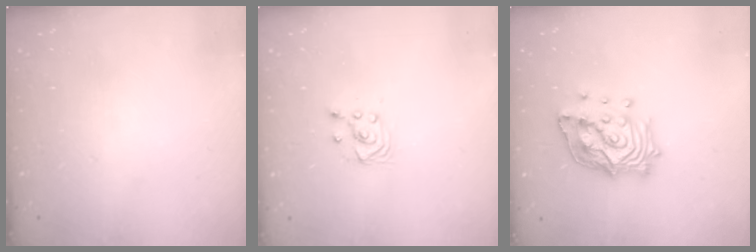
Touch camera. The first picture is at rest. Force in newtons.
{"total": 3.1, "press": 2.8, "slide": 1.3}
{"total": 14.8, "press": 14.7, "slide": 1.6}